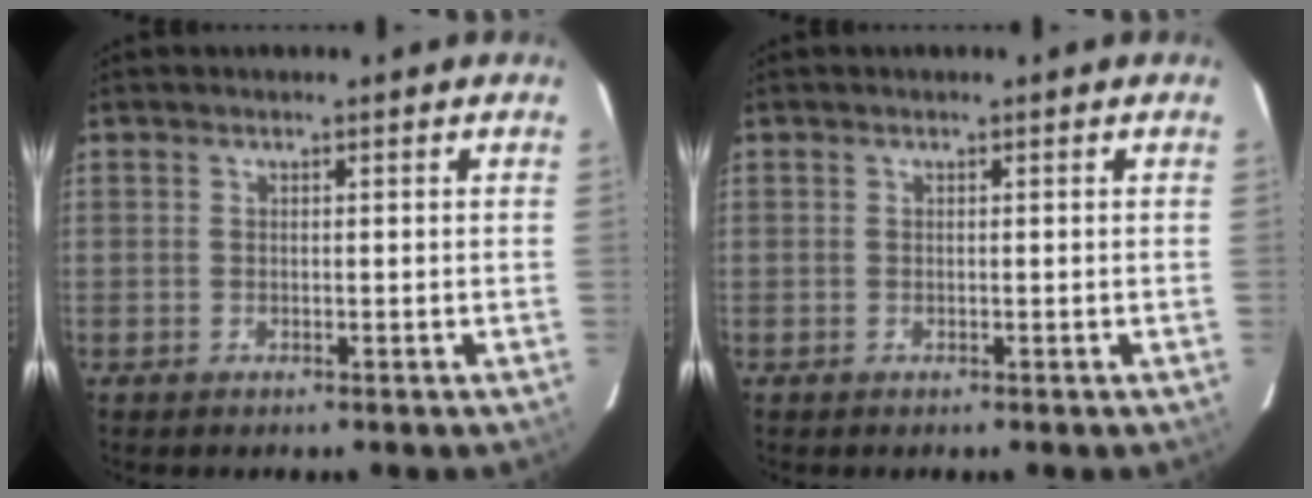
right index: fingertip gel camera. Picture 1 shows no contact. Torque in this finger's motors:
{"motor_torque": [0.00, 0.00, 0.02, 0.00]}